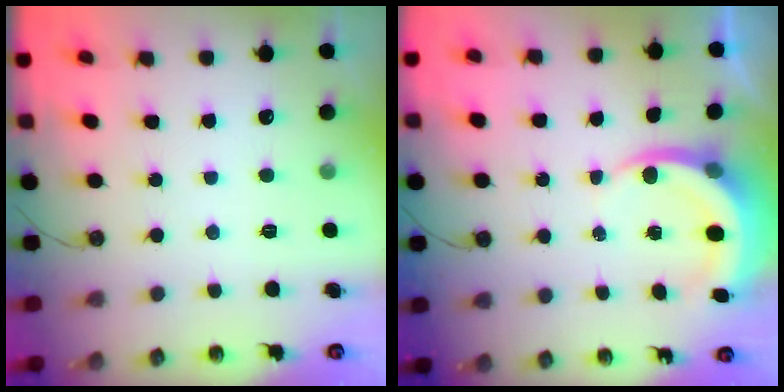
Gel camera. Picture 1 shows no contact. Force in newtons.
{"total": 5.6, "press": 5.6, "slide": 0.4}